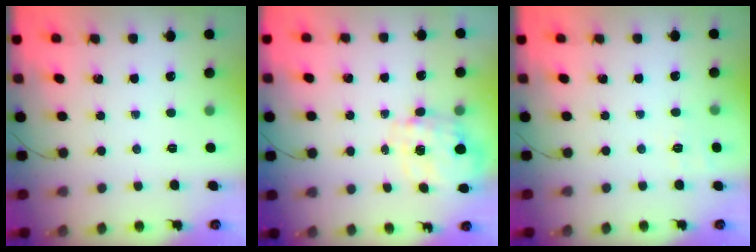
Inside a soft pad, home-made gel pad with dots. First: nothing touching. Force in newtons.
{"total": 2.7, "press": 2.5, "slide": 1.0}
{"total": 4.5, "press": 4.1, "slide": 1.7}